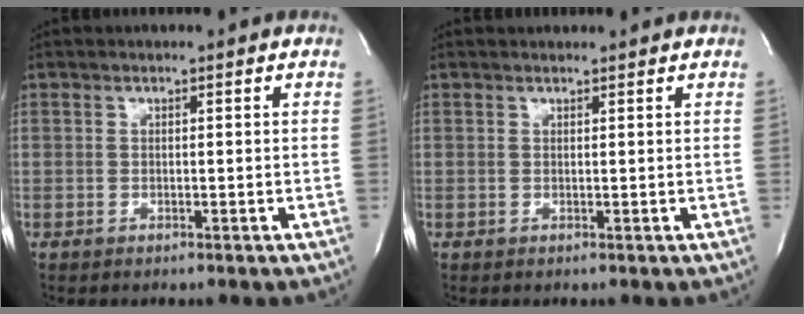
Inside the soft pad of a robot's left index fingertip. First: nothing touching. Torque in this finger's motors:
{"motor_torque": [0.53, -0.47, -0.02, 0.01]}